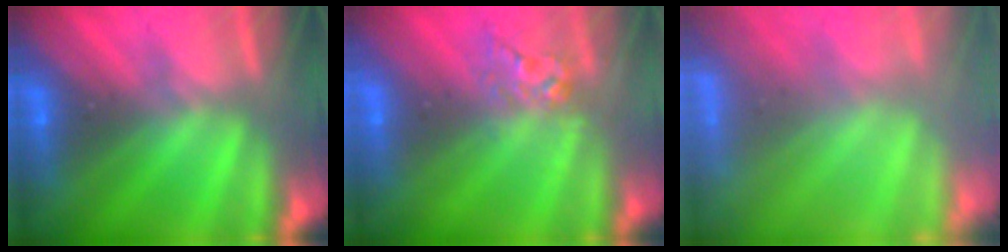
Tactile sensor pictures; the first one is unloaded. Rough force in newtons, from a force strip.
{"total": 2.6}
{"total": 5.9}